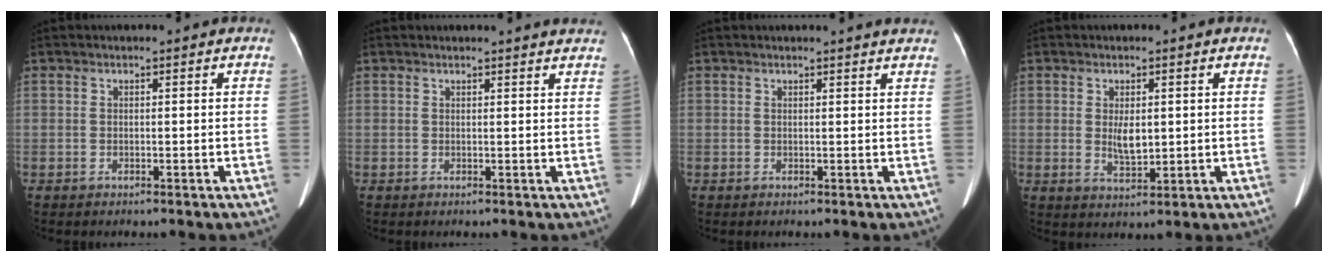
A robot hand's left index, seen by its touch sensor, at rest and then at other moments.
{"total": 4.9, "force": [4.8, 0.5, 1.1], "torque": [-0.010, 0.002, 0.035]}
{"total": 4.1, "force": [4.0, 0.3, 1.0], "torque": [-0.012, 0.004, 0.031]}
{"total": 3.6, "force": [0.4, 1.5, 3.3], "torque": [-0.063, -0.004, 0.015]}